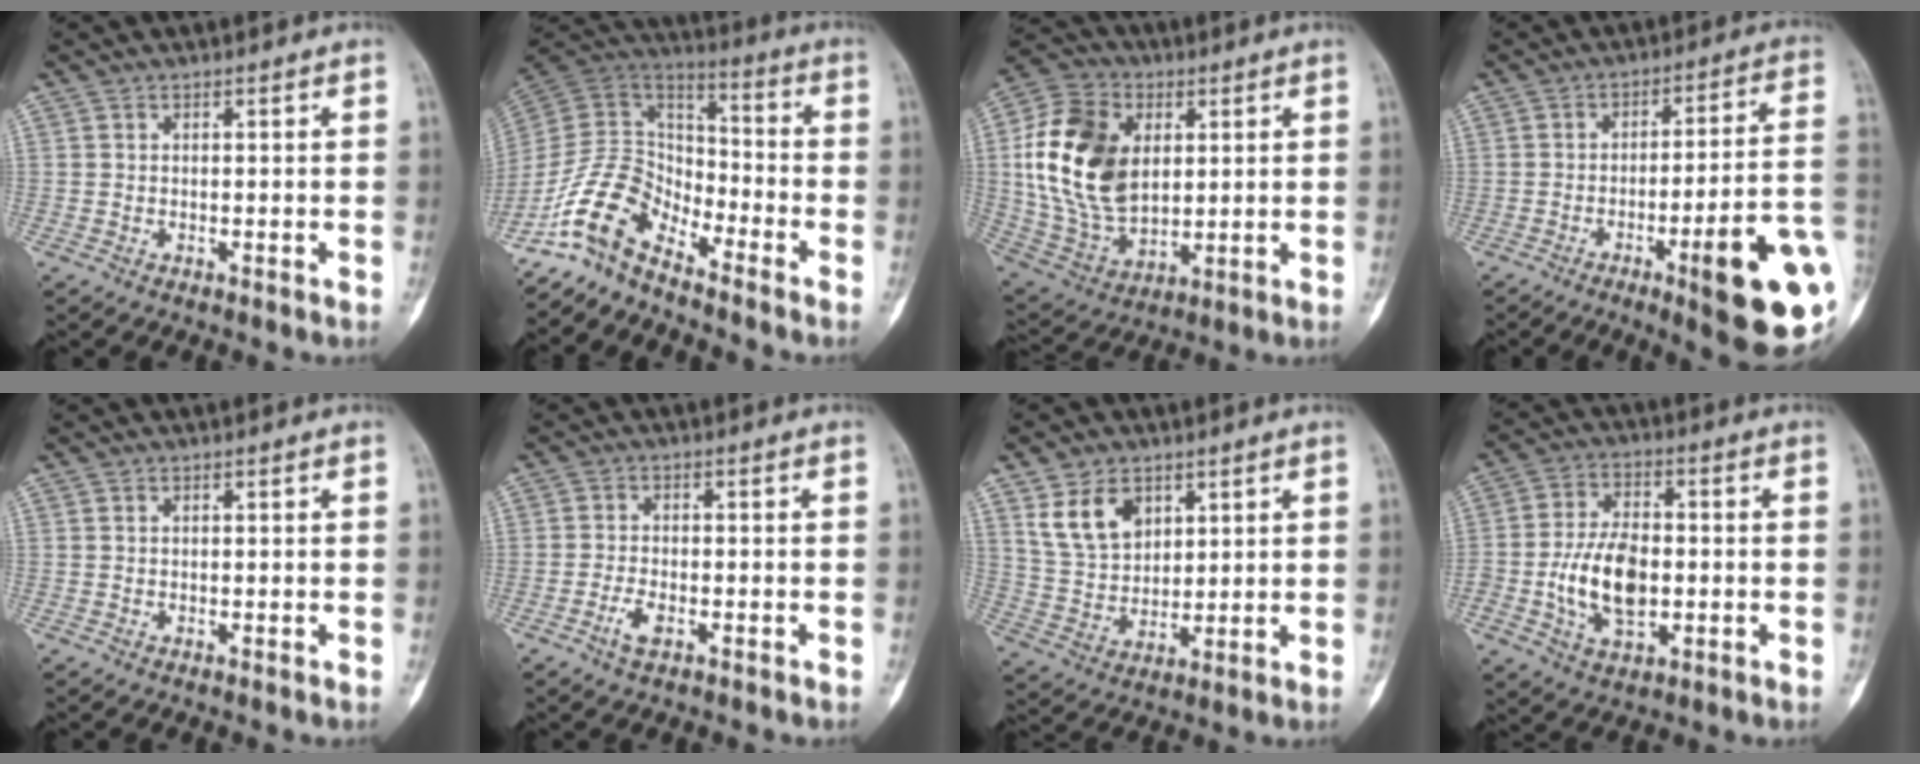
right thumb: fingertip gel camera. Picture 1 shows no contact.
{"total": 11.9, "force": [-9.2, 5.5, 5.2], "torque": [-0.093, 0.094, -0.191]}
{"total": 20.4, "force": [3.5, 13.9, 14.6], "torque": [-0.268, -0.007, 0.071]}
{"total": 18.6, "force": [-6.1, 3.0, 17.3], "torque": [-0.189, 0.021, -0.077]}
{"total": 0.0}
{"total": 3.2, "force": [-1.6, 1.4, 2.4], "torque": [-0.052, 0.009, -0.030]}
{"total": 9.9, "force": [5.1, 6.6, 5.3], "torque": [-0.082, -0.025, 0.110]}
{"total": 12.1, "force": [-1.9, 7.2, 9.6], "torque": [-0.163, 0.012, -0.031]}